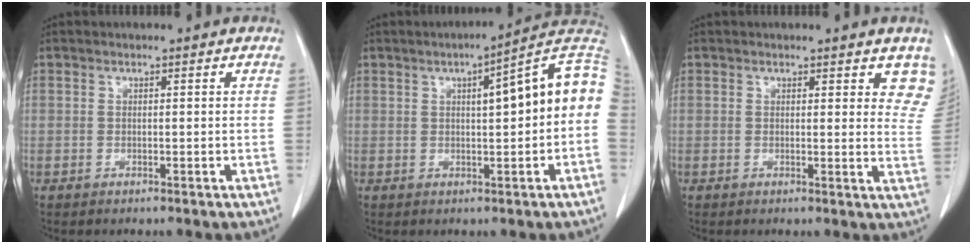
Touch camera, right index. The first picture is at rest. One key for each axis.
{"total": 12.1, "fx": 1.7, "fy": 1.6, "fz": 11.9, "tx": -0.165, "ty": 0.033, "tz": 0.017}
{"total": 6.0, "fx": 4.9, "fy": 2.0, "fz": 2.8, "tx": -0.018, "ty": -0.022, "tz": 0.043}